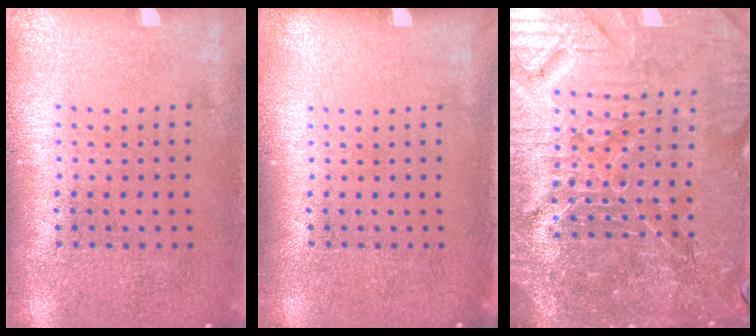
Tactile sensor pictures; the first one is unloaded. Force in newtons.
{"total": 0.0}
{"total": 6.3, "press": 5.7, "slide": 2.5}